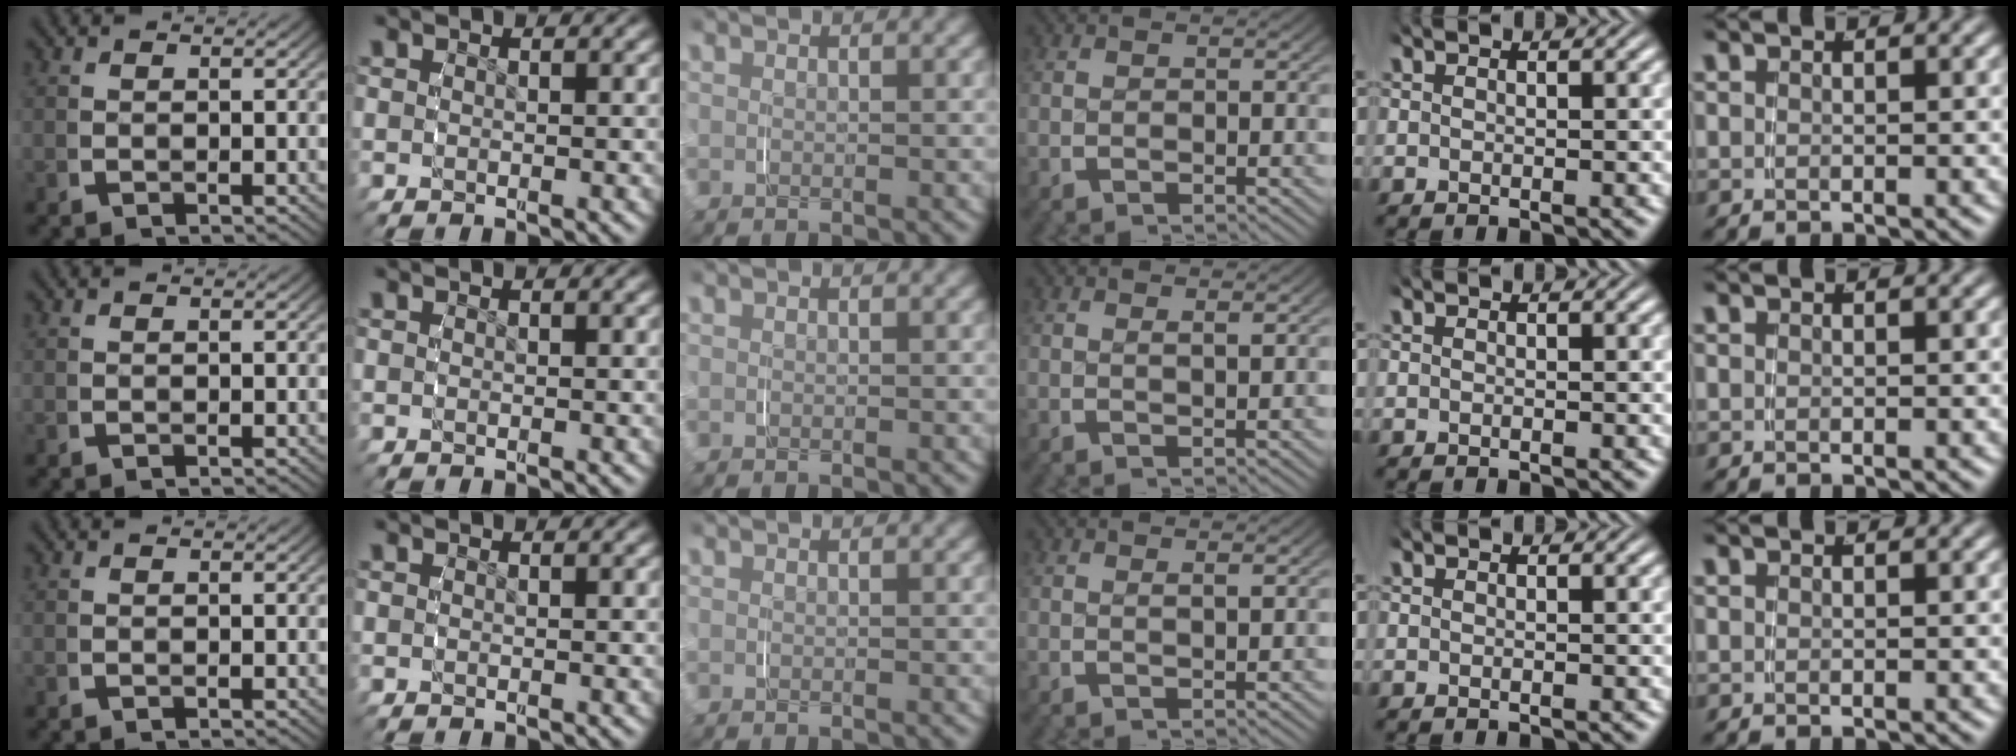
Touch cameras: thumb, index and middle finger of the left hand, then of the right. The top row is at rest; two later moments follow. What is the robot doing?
{"motion": "grasp_and_lifting", "object": "pen bag"}